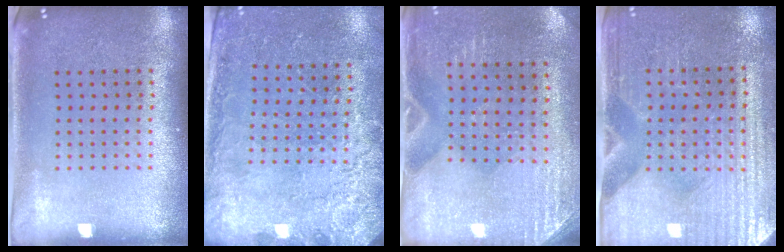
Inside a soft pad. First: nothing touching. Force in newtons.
{"total": 2.5, "press": 2.4, "slide": 0.8}
{"total": 2.8, "press": 2.5, "slide": 1.3}
{"total": 3.5, "press": 3.3, "slide": 1.1}